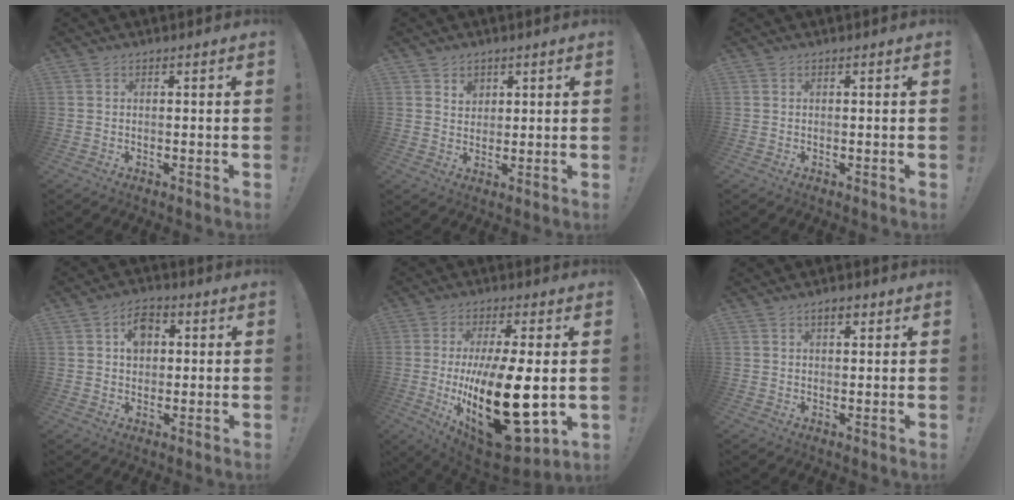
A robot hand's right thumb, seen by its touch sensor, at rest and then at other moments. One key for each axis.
{"total": 3.3, "fx": 2.0, "fy": 2.5, "fz": 0.8, "tx": -0.003, "ty": -0.009, "tz": 0.034}
{"total": 0.0}
{"total": 6.7, "fx": 1.7, "fy": 5.0, "fz": 4.1, "tx": -0.056, "ty": 0.005, "tz": 0.030}
{"total": 26.8, "fx": -2.8, "fy": 11.1, "fz": 24.2, "tx": -0.412, "ty": -0.009, "tz": -0.030}
{"total": 3.1, "fx": 1.6, "fy": 1.3, "fz": 2.2, "tx": -0.038, "ty": 0.001, "tz": 0.026}